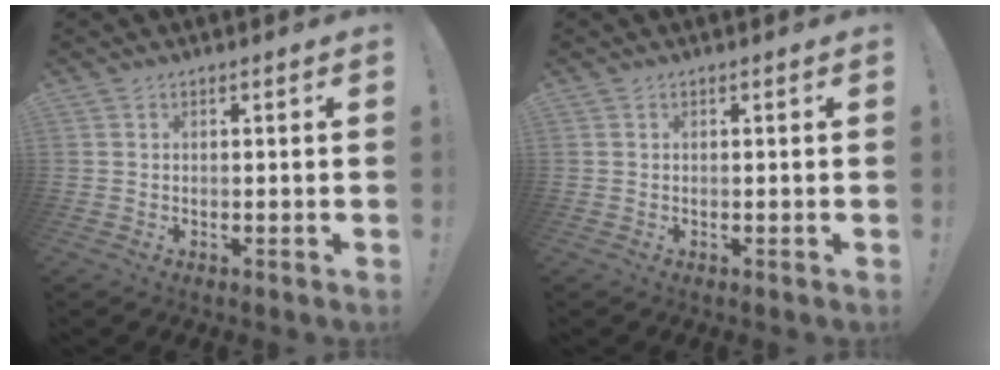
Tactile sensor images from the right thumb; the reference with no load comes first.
{"total": 0.0}